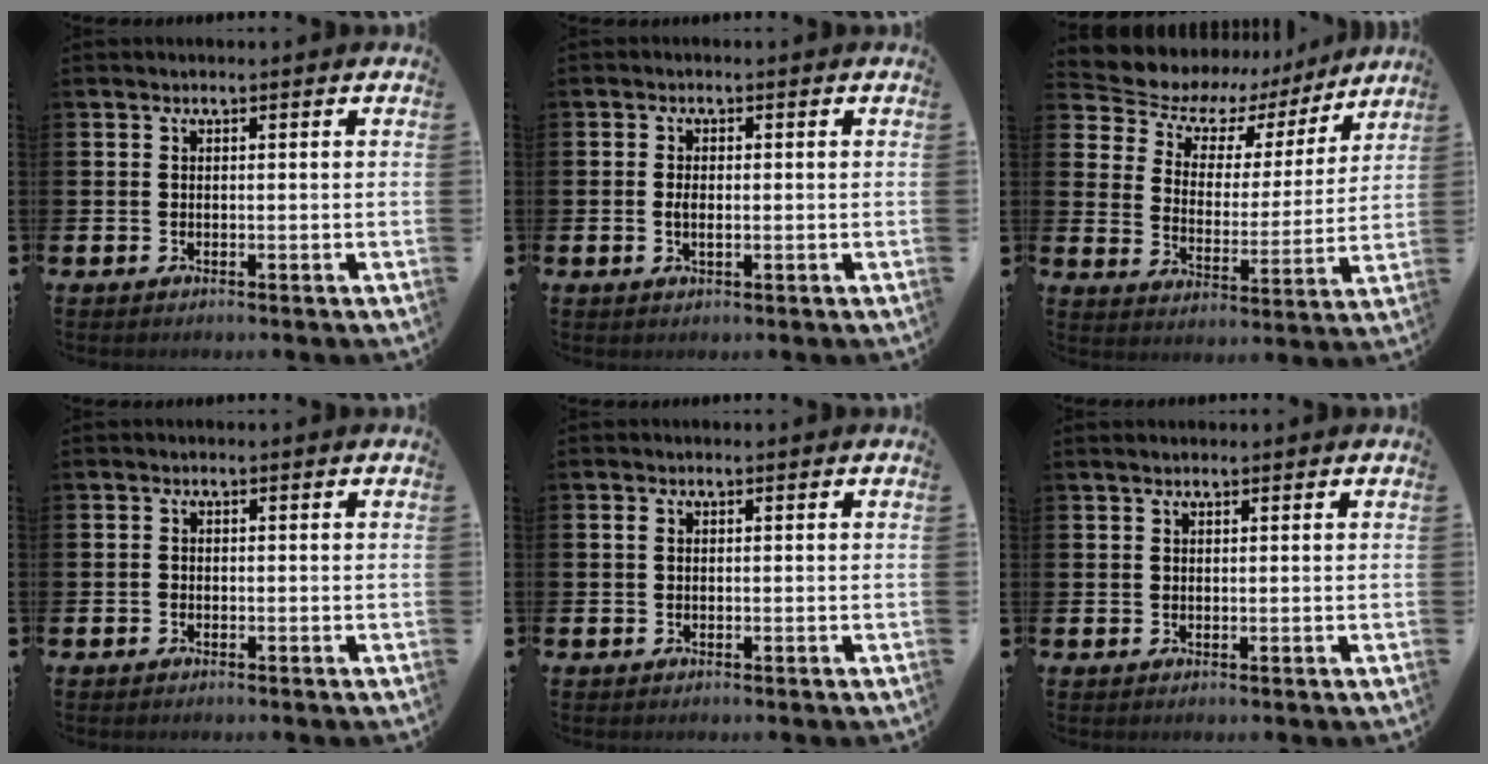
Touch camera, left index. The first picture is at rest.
{"total": 1.6, "force": [0.0, 0.8, 1.4], "torque": [-0.021, 0.000, -0.003]}
{"total": 6.1, "force": [4.4, 4.0, 1.2], "torque": [-0.054, -0.038, 0.070]}
{"total": 1.0, "force": [-0.9, 0.2, -0.3], "torque": [0.002, 0.003, -0.018]}
{"total": 0.7, "force": [0.2, 0.4, 0.5], "torque": [-0.008, 0.003, 0.002]}
{"total": 1.2, "force": [1.1, 0.3, 0.4], "torque": [-0.003, 0.000, 0.018]}